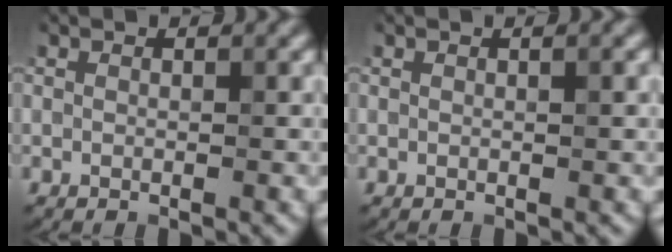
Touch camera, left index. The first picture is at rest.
{"total": 1.0, "force": [0.3, 0.3, 0.9], "torque": [-0.008, 0.005, 0.001]}